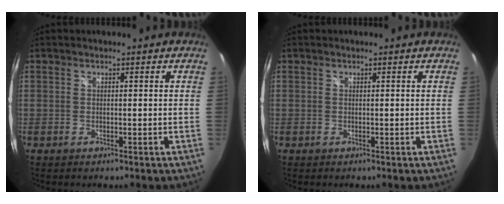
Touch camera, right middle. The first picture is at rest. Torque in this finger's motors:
{"motor_torque": [0.00, 0.00, 0.00, 0.00]}